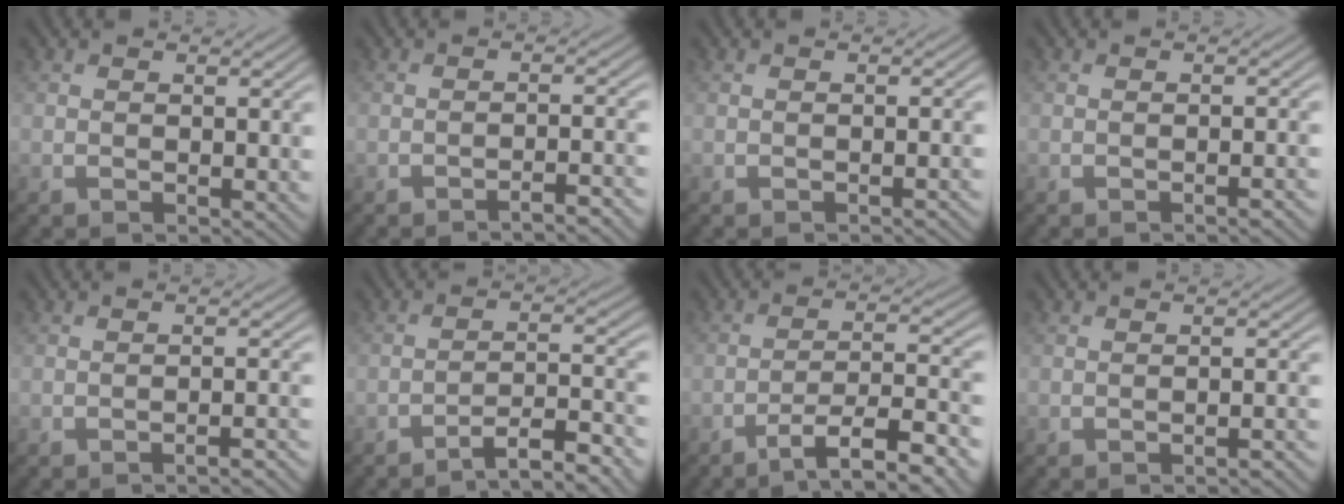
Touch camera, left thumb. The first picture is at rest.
{"total": 3.3, "force": [-2.6, 0.3, 2.0], "torque": [-0.025, 0.014, -0.048]}
{"total": 1.1, "force": [-0.8, 0.1, 0.8], "torque": [-0.005, 0.006, -0.016]}
{"total": 1.7, "force": [-1.1, 0.2, 1.3], "torque": [-0.014, 0.007, -0.022]}
{"total": 2.7, "force": [-2.1, 0.3, 1.7], "torque": [-0.019, 0.011, -0.039]}
{"total": 7.5, "force": [-5.8, 1.3, 4.6], "torque": [-0.066, 0.014, -0.097]}
{"total": 9.6, "force": [-6.2, 2.3, 7.0], "torque": [-0.123, 0.002, -0.097]}
{"total": 2.0, "force": [-1.6, 0.2, 1.2], "torque": [-0.010, 0.008, -0.031]}